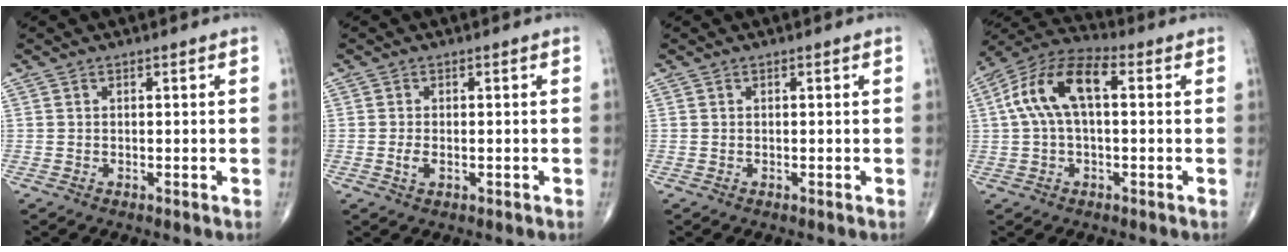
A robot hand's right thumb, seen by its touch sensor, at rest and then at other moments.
{"total": 1.9, "force": [-0.4, 1.0, 1.6], "torque": [-0.035, -0.002, -0.010]}
{"total": 0.0}
{"total": 12.5, "force": [2.0, 6.1, 10.7], "torque": [-0.215, 0.042, 0.028]}